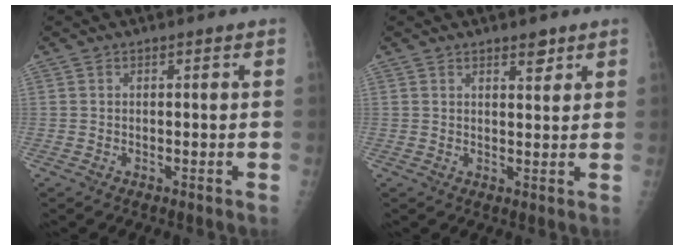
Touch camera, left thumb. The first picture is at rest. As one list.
[{"total": 2.8, "force": [1.9, 1.1, 1.6], "torque": [-0.012, -0.012, 0.029]}]